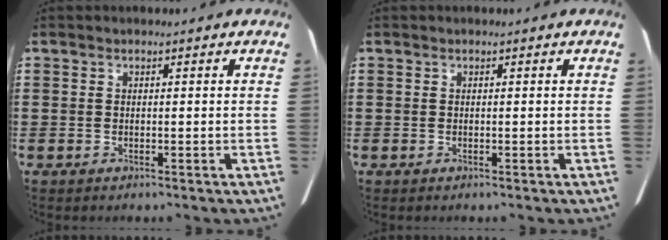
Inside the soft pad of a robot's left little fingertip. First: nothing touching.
{"total": 0.0}